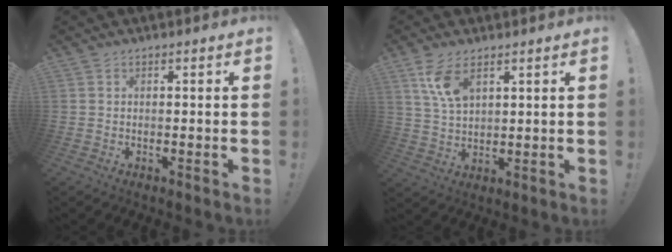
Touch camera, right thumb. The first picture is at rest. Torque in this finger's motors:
{"motor_torque": [-0.02, 0.09, 0.35, 0.53, 0.02]}